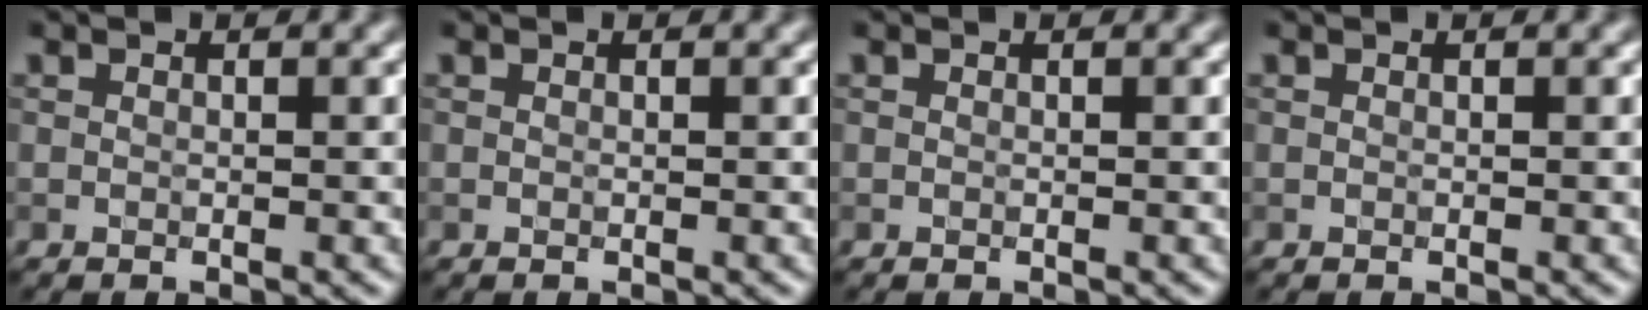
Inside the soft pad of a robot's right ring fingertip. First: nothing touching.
{"total": 0.0}
{"total": 0.0}
{"total": 0.0}